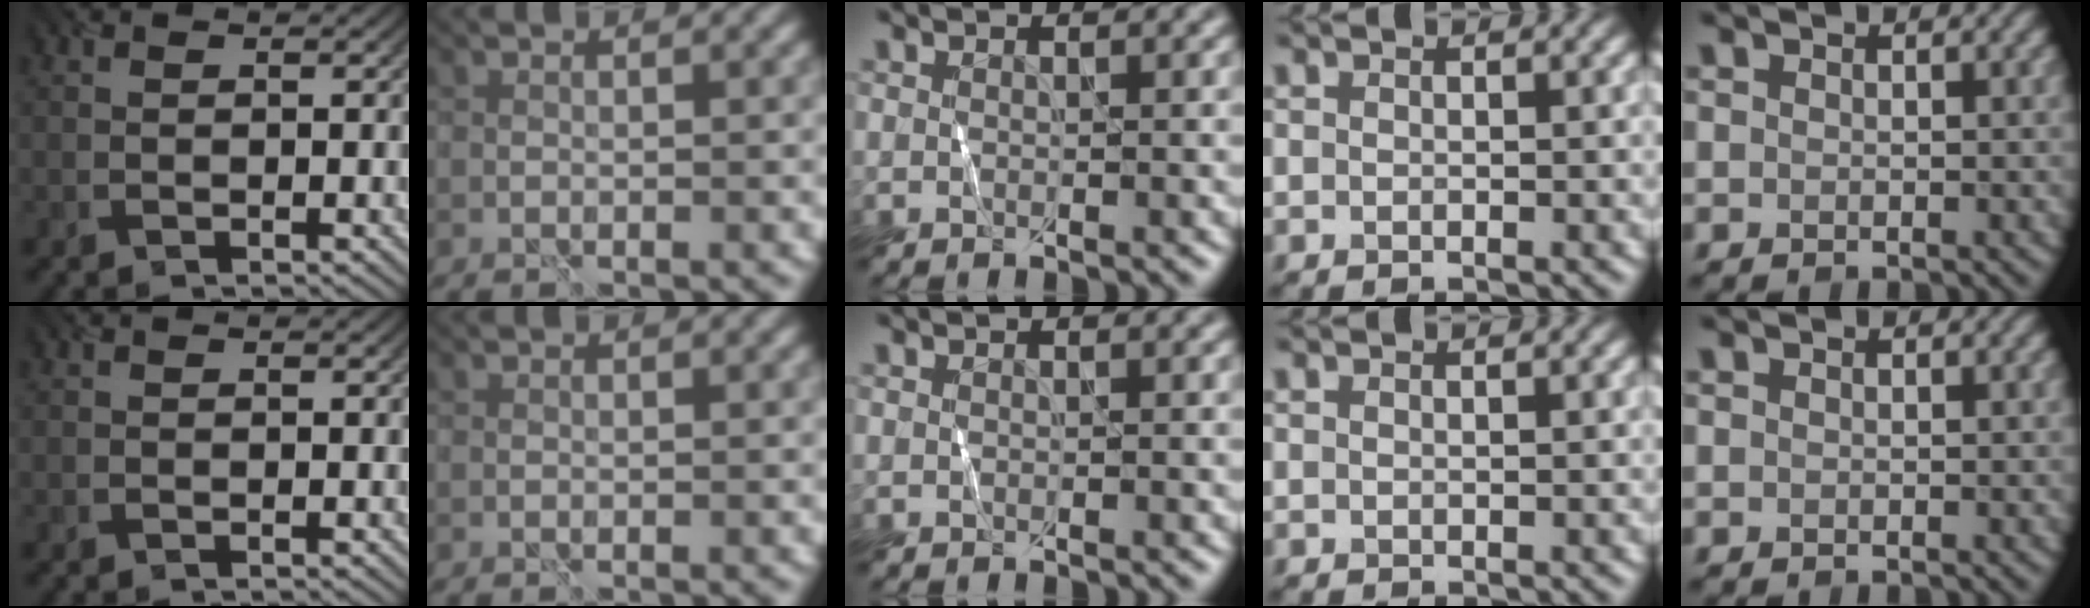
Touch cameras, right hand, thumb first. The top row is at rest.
{}